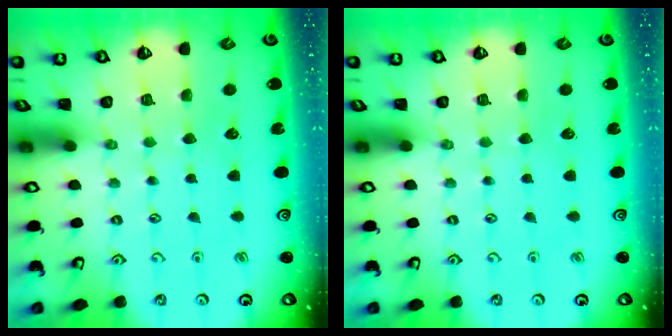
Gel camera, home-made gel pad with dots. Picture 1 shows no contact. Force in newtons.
{"total": 0.0}